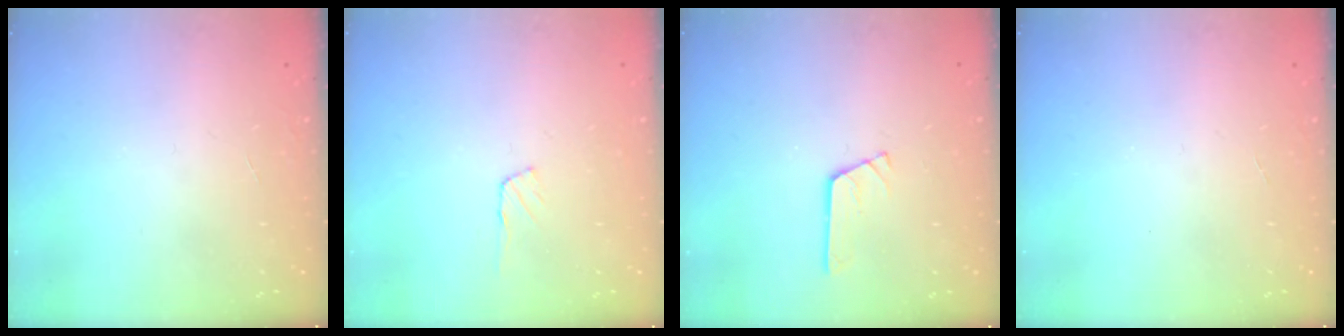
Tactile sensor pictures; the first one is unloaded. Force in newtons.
{"total": 3.6, "press": 3.6, "slide": 0.5}
{"total": 2.9, "press": 2.9, "slide": 0.2}
{"total": 0.0}